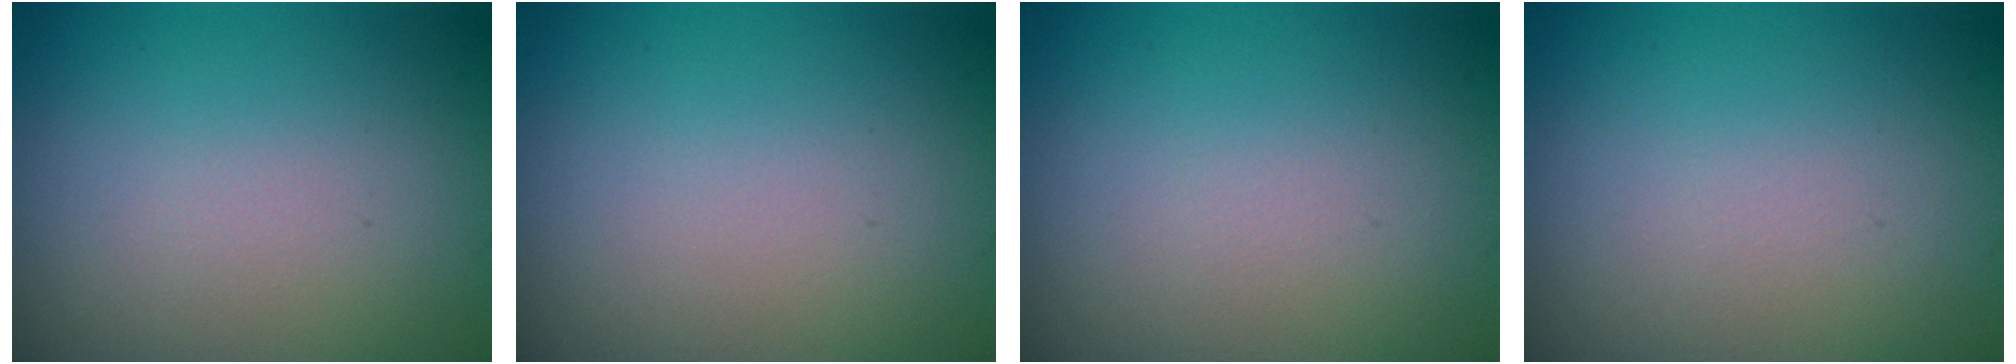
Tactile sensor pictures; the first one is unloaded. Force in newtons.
{"total": 0.0}
{"total": 0.0}
{"total": 0.0}